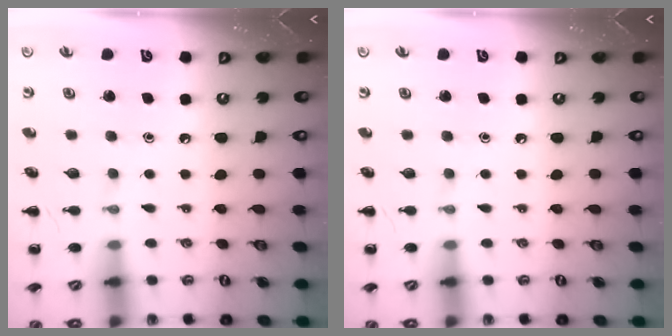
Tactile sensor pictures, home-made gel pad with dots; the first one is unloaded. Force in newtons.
{"total": 0.0}